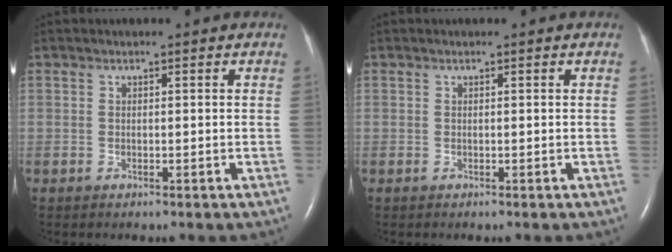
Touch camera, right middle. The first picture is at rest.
{"total": 0.0}